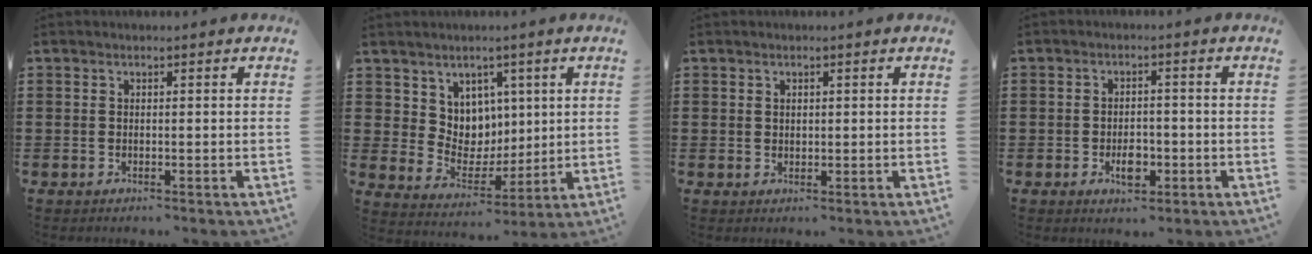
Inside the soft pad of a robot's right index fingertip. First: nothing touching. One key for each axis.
{"total": 6.9, "fx": 3.9, "fy": 5.7, "fz": 0.4, "tx": -0.042, "ty": -0.021, "tz": 0.076}
{"total": 0.9, "fx": 0.5, "fy": 0.7, "fz": 0.3, "tx": -0.007, "ty": 0.004, "tz": 0.011}
{"total": 3.8, "fx": -1.4, "fy": 2.0, "fz": 2.9, "tx": -0.041, "ty": 0.002, "tz": -0.024}